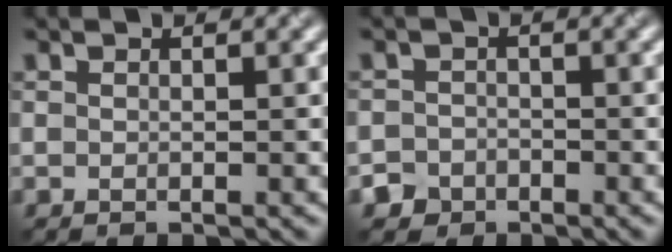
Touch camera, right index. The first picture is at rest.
{"total": 2.5, "force": [-1.7, 1.9, 0.1], "torque": [0.017, 0.002, -0.031]}